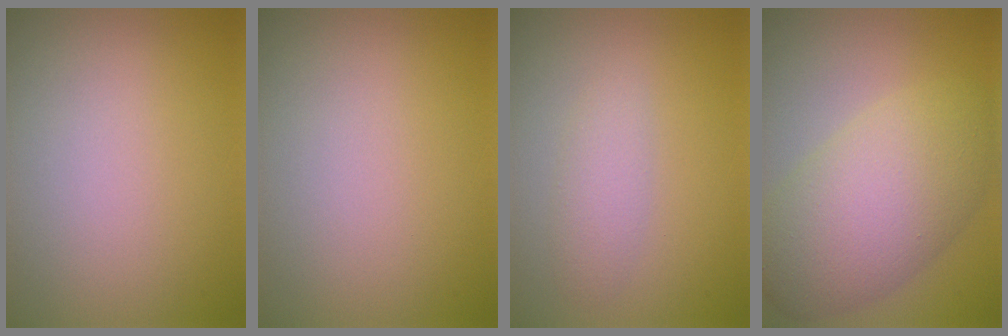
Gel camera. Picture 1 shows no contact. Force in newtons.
{"total": 0.0}
{"total": 1.7, "press": 1.7, "slide": 0.1}
{"total": 7.7, "press": 7.7, "slide": 0.3}